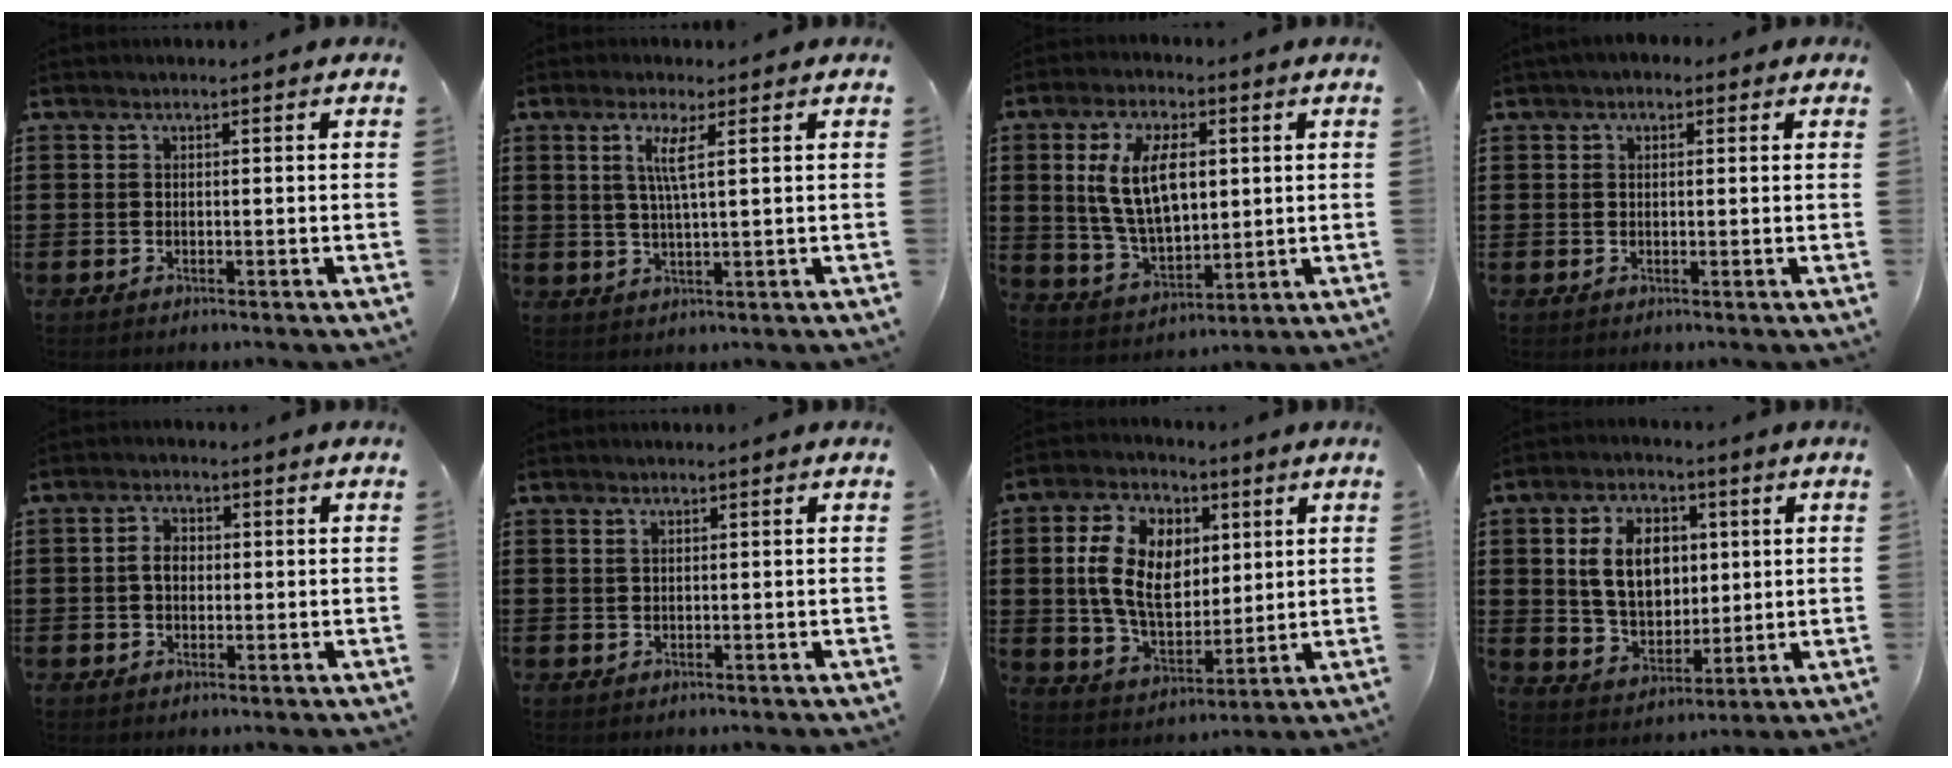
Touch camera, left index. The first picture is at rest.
{"total": 3.9, "force": [1.5, 0.3, 3.6], "torque": [-0.078, -0.002, 0.024]}
{"total": 11.3, "force": [3.0, 6.1, 9.1], "torque": [-0.195, 0.007, 0.050]}
{"total": 1.7, "force": [0.7, 1.3, 0.8], "torque": [-0.021, 0.009, 0.011]}
{"total": 3.1, "force": [0.1, 2.1, 2.2], "torque": [-0.048, 0.009, 0.000]}
{"total": 0.8, "force": [0.5, 0.4, 0.6], "torque": [-0.013, 0.003, 0.008]}
{"total": 11.3, "force": [2.9, 7.5, 8.0], "torque": [-0.183, 0.014, 0.051]}
{"total": 9.8, "force": [2.3, 6.9, 6.6], "torque": [-0.146, 0.012, 0.037]}